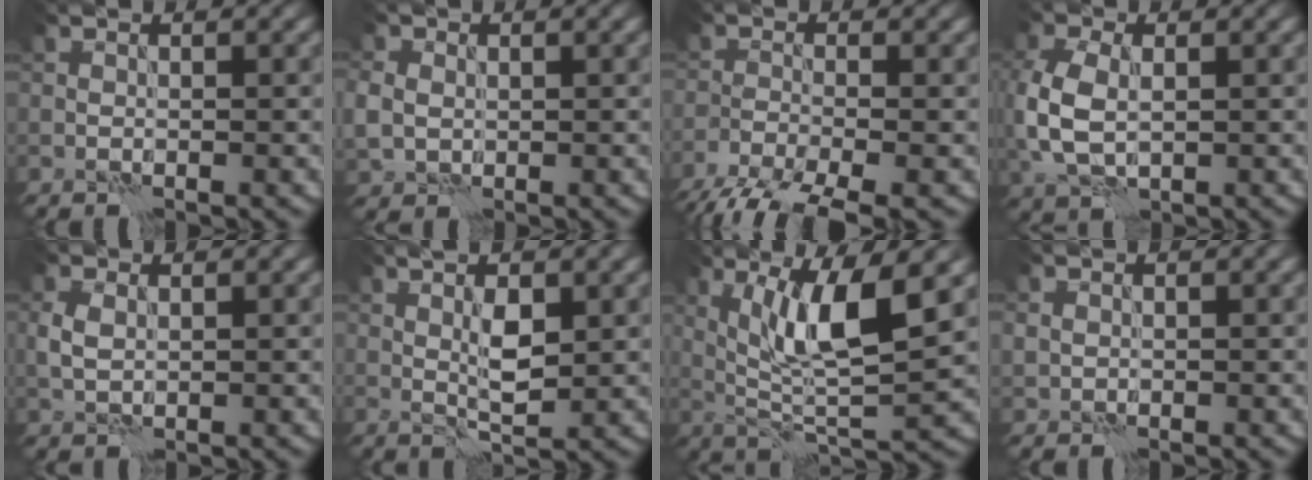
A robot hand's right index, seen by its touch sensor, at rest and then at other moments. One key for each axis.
{"total": 3.0, "fx": 0.4, "fy": 2.6, "fz": 1.5, "tx": -0.040, "ty": 0.001, "tz": 0.011}
{"total": 6.5, "fx": -5.1, "fy": 1.4, "fz": 3.8, "tx": -0.069, "ty": -0.030, "tz": -0.095}
{"total": 5.9, "fx": 0.0, "fy": 4.0, "fz": 4.4, "tx": -0.118, "ty": -0.001, "tz": 0.003}
{"total": 1.9, "fx": 0.8, "fy": 1.2, "fz": 1.3, "tx": -0.035, "ty": 0.001, "tz": 0.016}
{"total": 3.2, "fx": 0.8, "fy": 1.0, "fz": 2.9, "tx": -0.053, "ty": -0.001, "tz": 0.017}
{"total": 7.9, "fx": 2.5, "fy": 1.8, "fz": 7.3, "tx": -0.130, "ty": -0.011, "tz": 0.048}
{"total": 0.9, "fx": 0.3, "fy": 0.8, "fz": 0.0, "tx": -0.002, "ty": 0.000, "tz": 0.009}